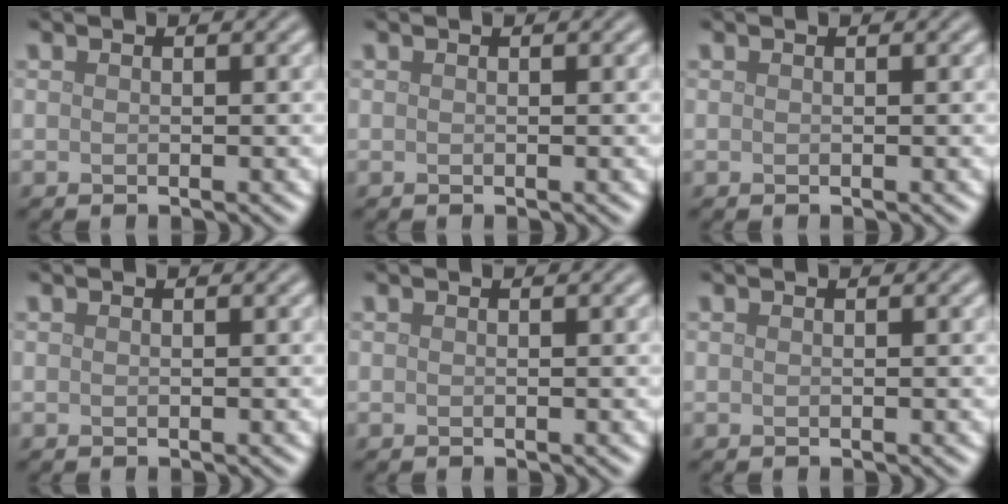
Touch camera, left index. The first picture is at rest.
{"total": 0.0}
{"total": 0.0}
{"total": 0.0}
{"total": 0.0}
{"total": 0.0}